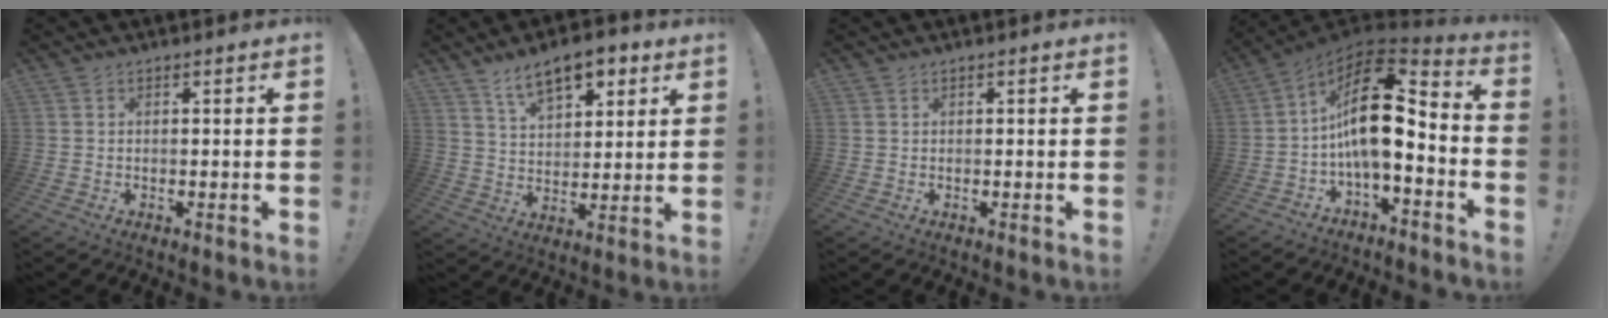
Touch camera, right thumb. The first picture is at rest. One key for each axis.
{"total": 11.9, "fx": 7.2, "fy": 6.1, "fz": 7.3, "tx": -0.110, "ty": -0.026, "tz": 0.131}
{"total": 0.0}
{"total": 18.5, "fx": 1.8, "fy": 8.8, "fz": 16.2, "tx": -0.273, "ty": -0.004, "tz": 0.033}